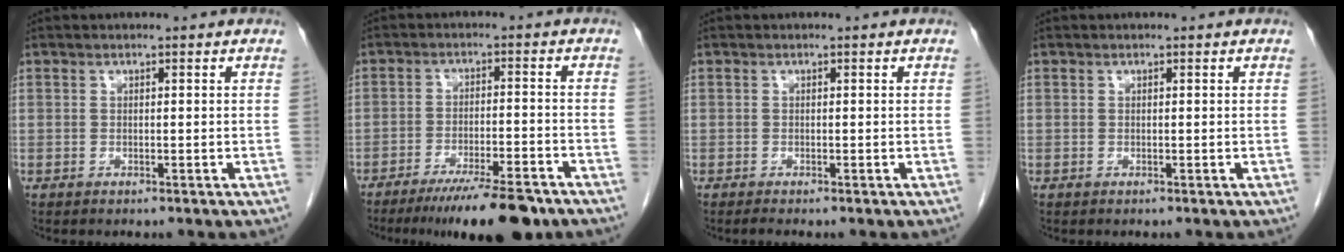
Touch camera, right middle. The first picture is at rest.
{"total": 12.0, "force": [-9.2, 1.7, 7.4], "torque": [-0.106, -0.019, -0.145]}
{"total": 0.8, "force": [-0.6, 0.0, 0.4], "torque": [-0.011, -0.003, -0.011]}
{"total": 0.0}